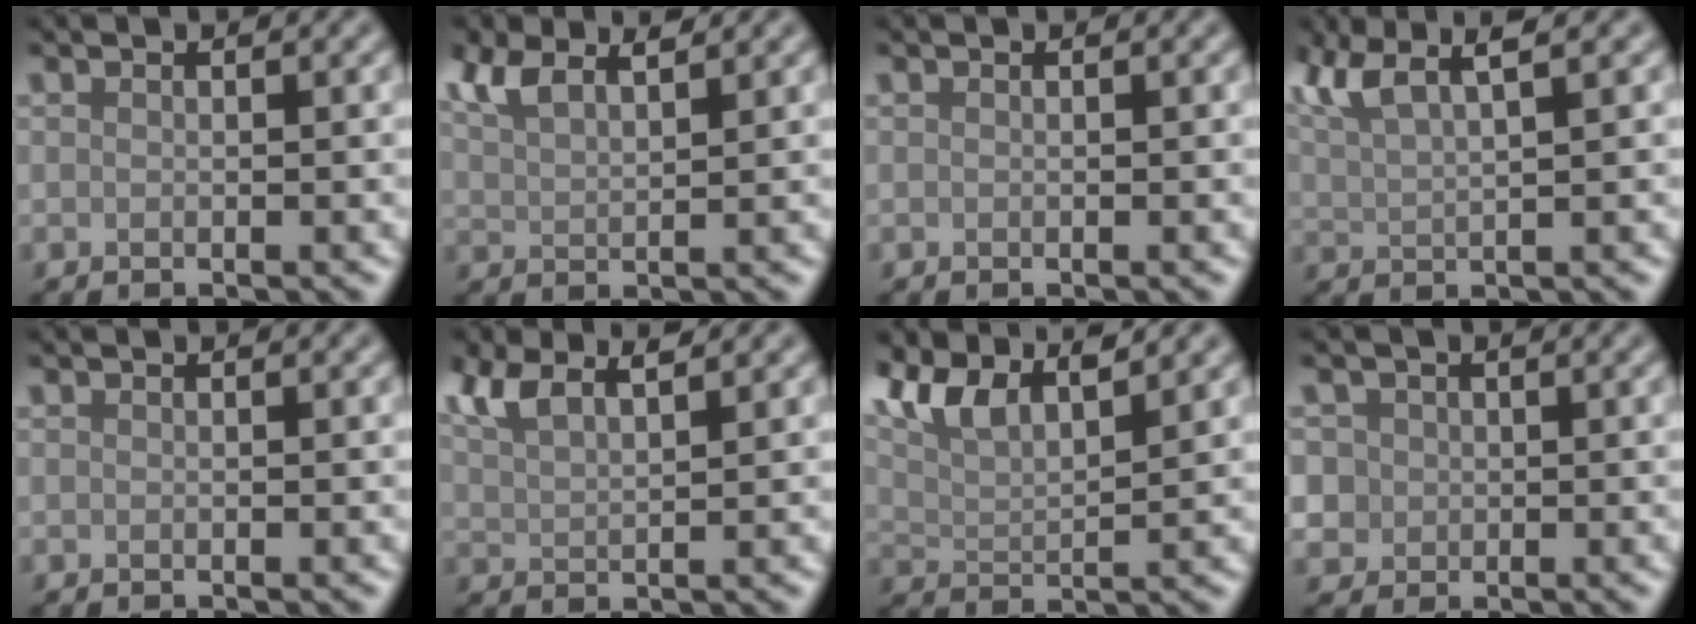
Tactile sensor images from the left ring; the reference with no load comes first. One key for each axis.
{"total": 3.7, "fx": 2.8, "fy": 1.3, "fz": 2.1, "tx": -0.055, "ty": 0.009, "tz": 0.055}
{"total": 0.0}
{"total": 5.4, "fx": 3.4, "fy": 1.5, "fz": 3.9, "tx": -0.072, "ty": 0.021, "tz": 0.063}
{"total": 0.0}
{"total": 4.1, "fx": 3.0, "fy": 1.4, "fz": 2.5, "tx": -0.064, "ty": 0.011, "tz": 0.058}
{"total": 7.4, "fx": 5.5, "fy": 2.4, "fz": 4.3, "tx": -0.087, "ty": 0.015, "tz": 0.089}
{"total": 3.7, "fx": 1.0, "fy": 3.4, "fz": 1.1, "tx": -0.019, "ty": 0.017, "tz": 0.007}